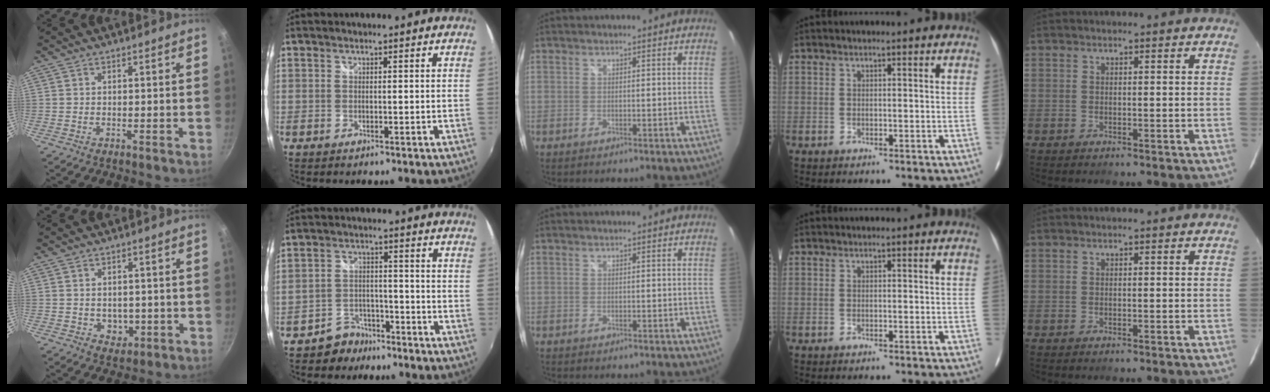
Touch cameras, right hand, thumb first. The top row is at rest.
{"thumb": {"total": 3.9, "force": [-0.6, 3.3, 2.1], "torque": [-0.015, 0.001, 0.003]}, "index": {"total": 6.0, "force": [-4.7, 3.7, 0.4], "torque": [-0.020, 0.021, -0.076]}}